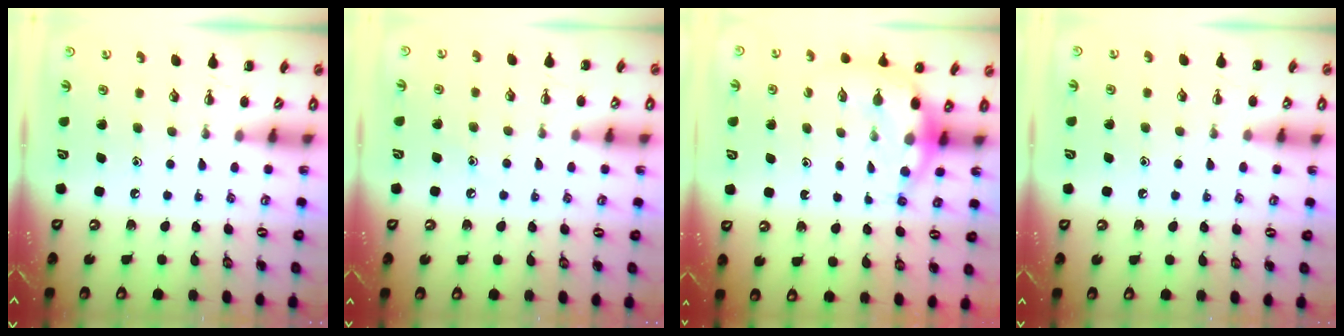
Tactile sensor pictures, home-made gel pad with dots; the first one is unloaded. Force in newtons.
{"total": 5.8, "press": 5.5, "slide": 1.7}
{"total": 6.7, "press": 6.5, "slide": 1.9}
{"total": 6.2, "press": 6.0, "slide": 1.9}